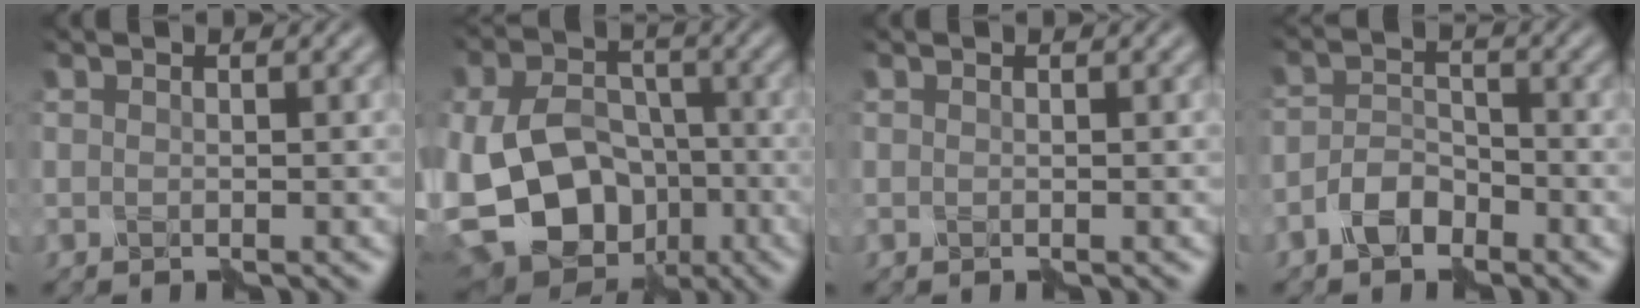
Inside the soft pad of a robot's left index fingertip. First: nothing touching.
{"total": 18.4, "force": [-5.4, 15.4, 8.3], "torque": [-0.194, -0.024, -0.099]}
{"total": 0.0}
{"total": 2.8, "force": [-2.0, 1.4, 1.4], "torque": [-0.028, 0.012, -0.043]}